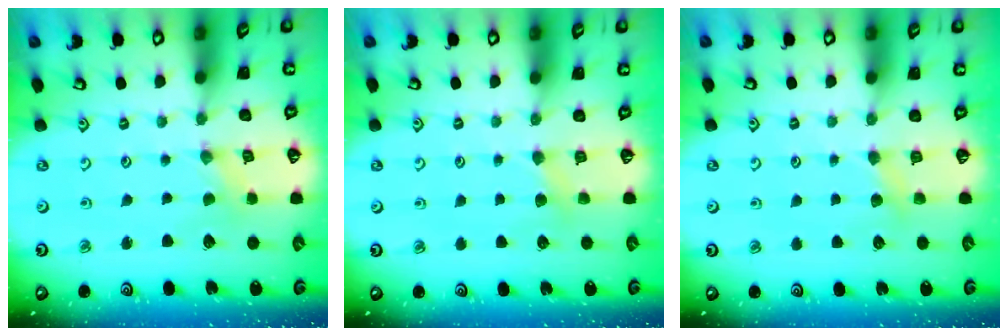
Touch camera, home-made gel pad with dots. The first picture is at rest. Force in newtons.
{"total": 2.9, "press": 2.9, "slide": 0.5}
{"total": 3.9, "press": 3.9, "slide": 0.5}